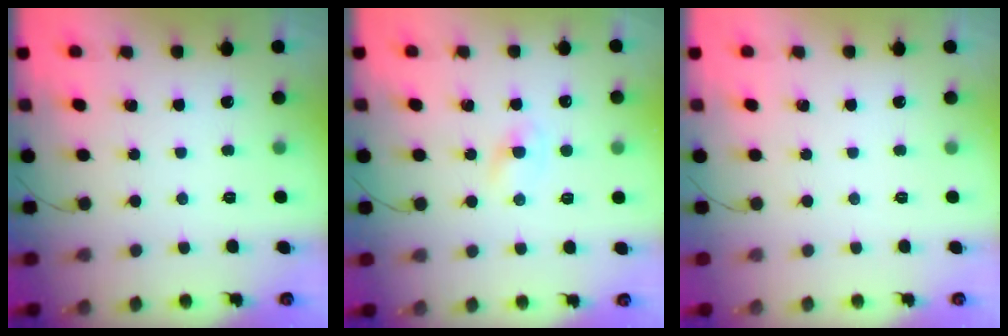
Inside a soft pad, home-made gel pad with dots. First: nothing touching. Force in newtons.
{"total": 1.8, "press": 1.5, "slide": 0.9}
{"total": 0.0}